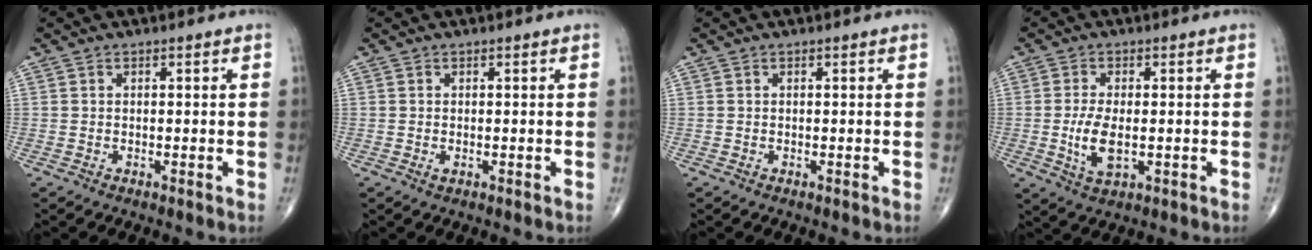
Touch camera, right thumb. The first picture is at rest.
{"total": 0.5, "force": [-0.1, 0.3, 0.5], "torque": [-0.008, -0.002, 0.000]}
{"total": 0.0}
{"total": 6.4, "force": [-0.8, 3.0, 5.6], "torque": [-0.114, -0.009, -0.010]}